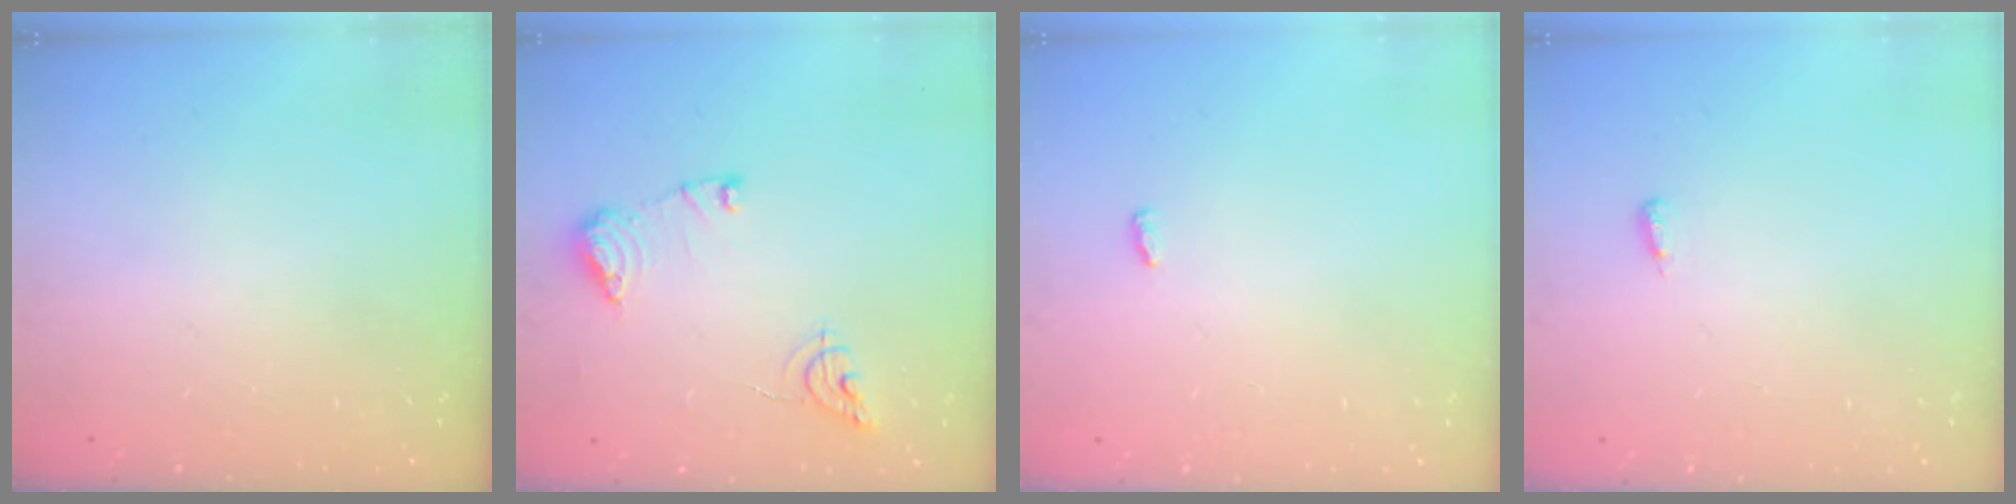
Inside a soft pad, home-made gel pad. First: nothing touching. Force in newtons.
{"total": 10.2, "press": 10.2, "slide": 0.6}
{"total": 2.9, "press": 2.6, "slide": 1.3}
{"total": 3.6, "press": 2.7, "slide": 2.5}